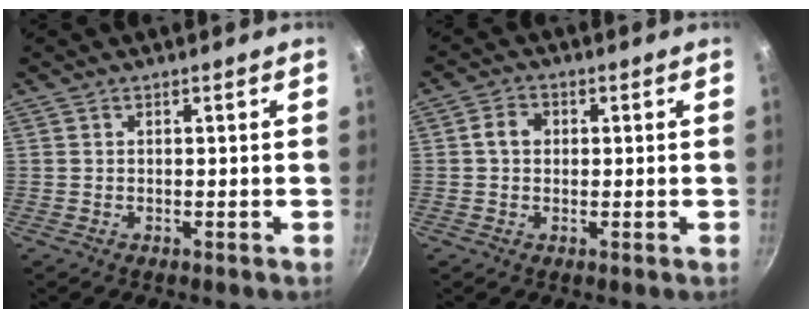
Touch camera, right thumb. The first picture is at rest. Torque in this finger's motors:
{"motor_torque": [1.71, 1.87, 0.59, -0.23, 0.19]}